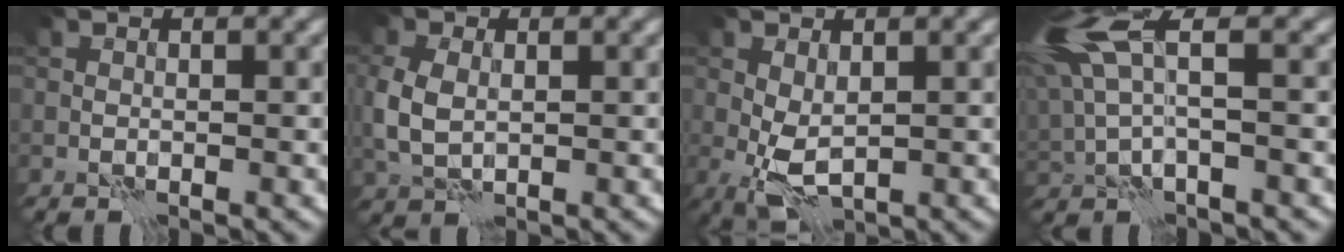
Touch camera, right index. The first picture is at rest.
{"total": 3.7, "force": [0.1, 2.7, 2.5], "torque": [-0.071, 0.002, 0.004]}
{"total": 3.2, "force": [-0.1, 1.6, 2.7], "torque": [-0.062, -0.003, 0.000]}
{"total": 6.3, "force": [2.4, 2.0, 5.4], "torque": [-0.136, 0.017, 0.046]}